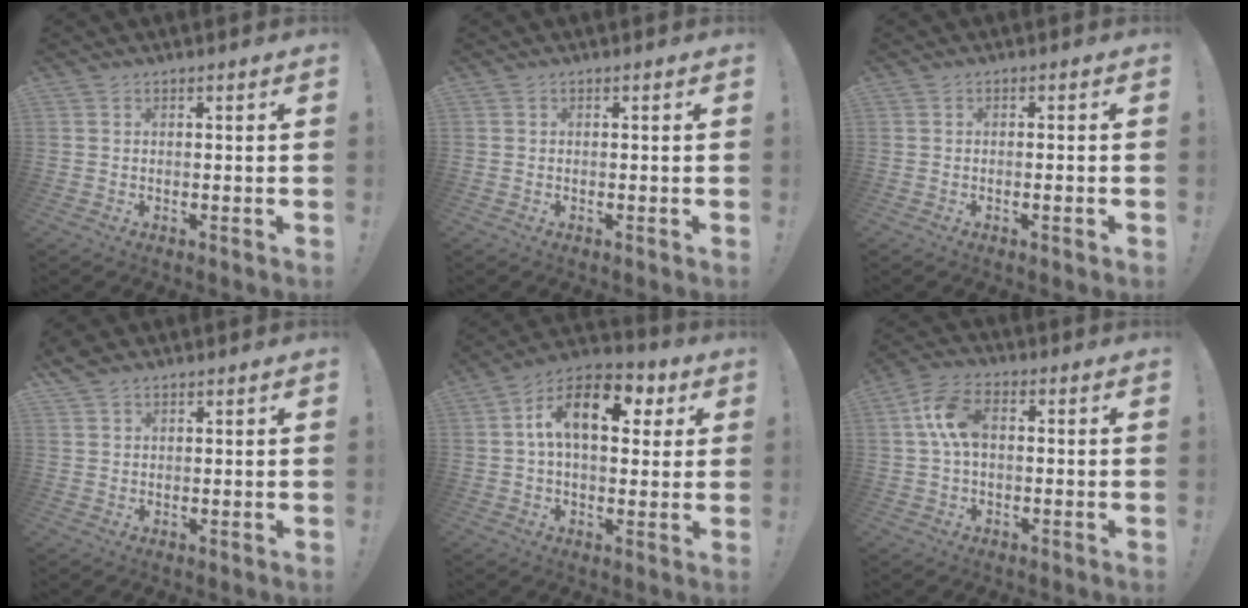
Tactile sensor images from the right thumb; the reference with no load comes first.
{"total": 0.0}
{"total": 1.5, "force": [-0.8, 0.0, 1.3], "torque": [-0.024, 0.002, -0.013]}
{"total": 3.1, "force": [2.5, 1.3, 1.1], "torque": [-0.019, -0.014, 0.049]}
{"total": 14.1, "force": [3.8, 8.1, 10.9], "torque": [-0.170, 0.012, 0.065]}
{"total": 9.6, "force": [1.1, 5.7, 7.6], "torque": [-0.156, 0.011, 0.023]}